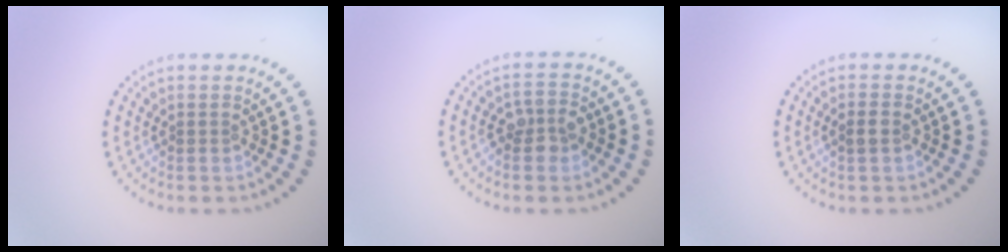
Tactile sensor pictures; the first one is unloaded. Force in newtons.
{"total": 2.4, "press": 2.4, "slide": 0.6}
{"total": 1.3, "press": 1.3, "slide": 0.2}